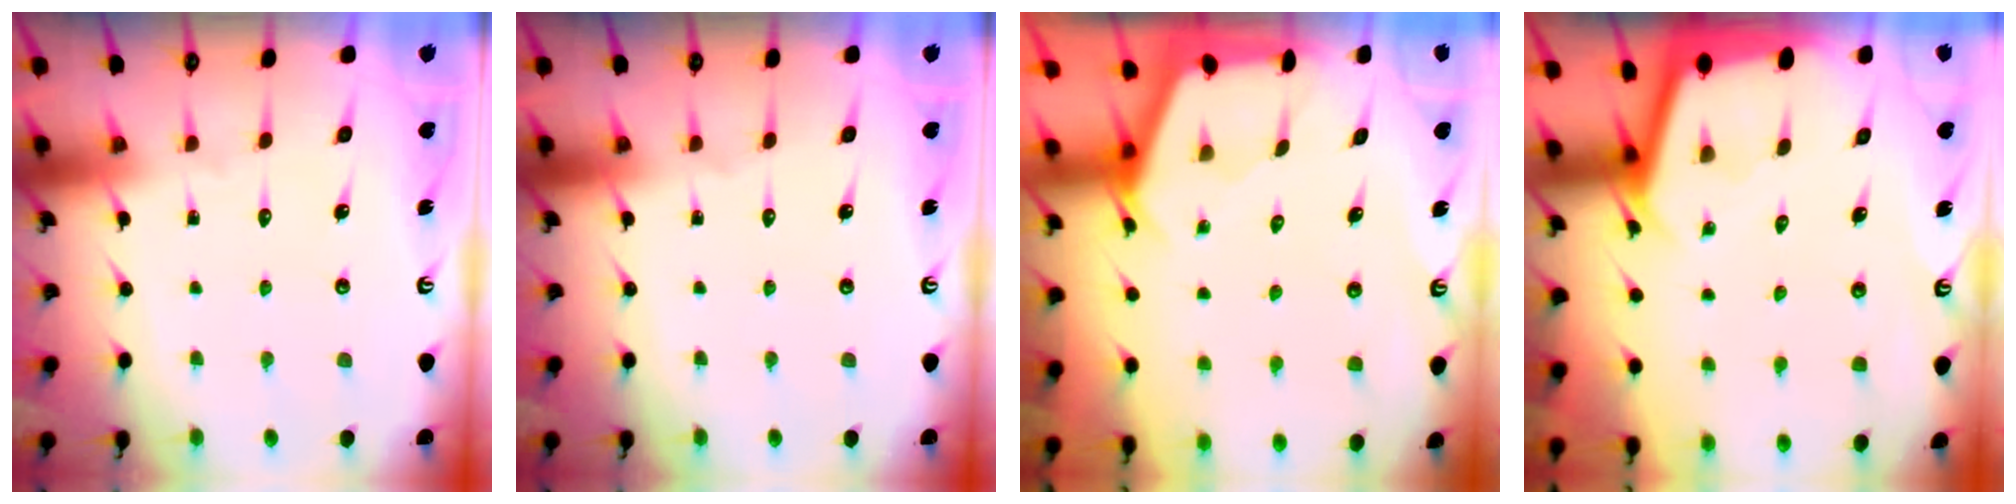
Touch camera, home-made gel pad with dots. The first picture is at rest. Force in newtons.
{"total": 0.0}
{"total": 2.4, "press": 2.4, "slide": 0.3}
{"total": 2.3, "press": 2.3, "slide": 0.1}